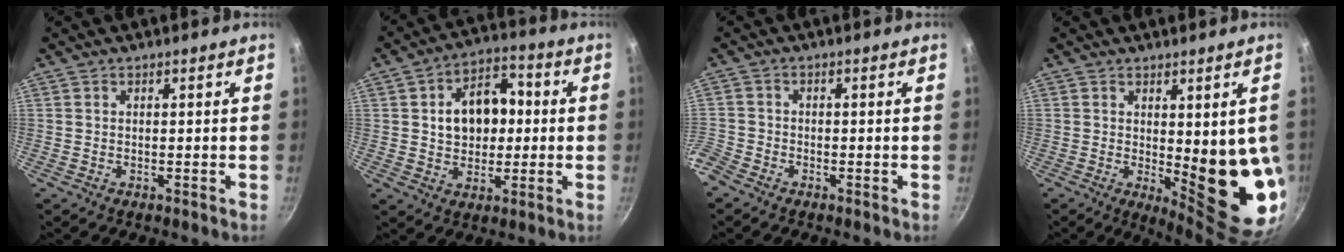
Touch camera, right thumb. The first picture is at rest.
{"total": 12.6, "force": [1.1, 9.1, 8.6], "torque": [-0.095, 0.019, 0.011]}
{"total": 4.4, "force": [-3.0, 2.6, 1.9], "torque": [-0.059, 0.008, -0.072]}
{"total": 13.7, "force": [0.0, 4.6, 12.9], "torque": [-0.131, -0.035, 0.013]}